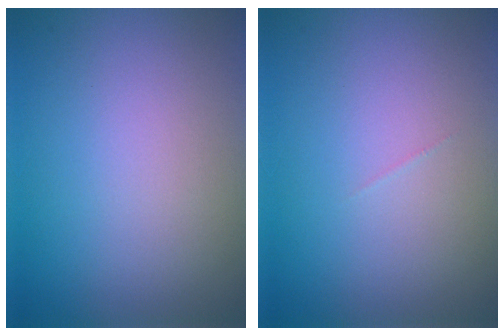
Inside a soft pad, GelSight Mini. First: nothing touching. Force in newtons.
{"total": 0.0}